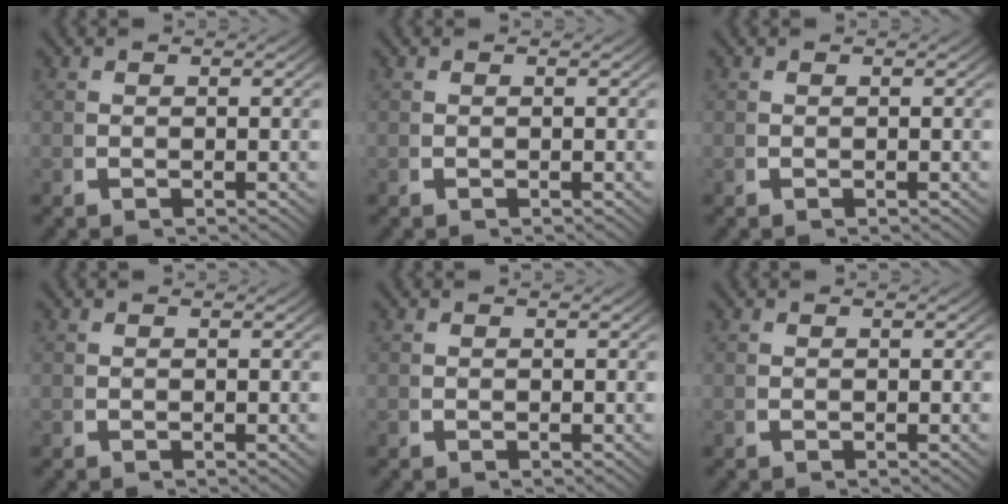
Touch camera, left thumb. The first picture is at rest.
{"total": 0.0}
{"total": 0.0}
{"total": 0.0}
{"total": 0.0}
{"total": 0.0}